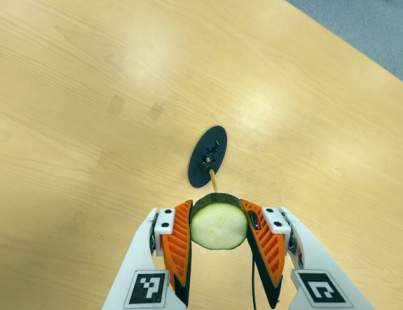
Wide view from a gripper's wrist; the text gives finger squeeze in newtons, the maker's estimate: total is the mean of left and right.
{"total": 12.1, "left": 10.6, "right": 13.7}